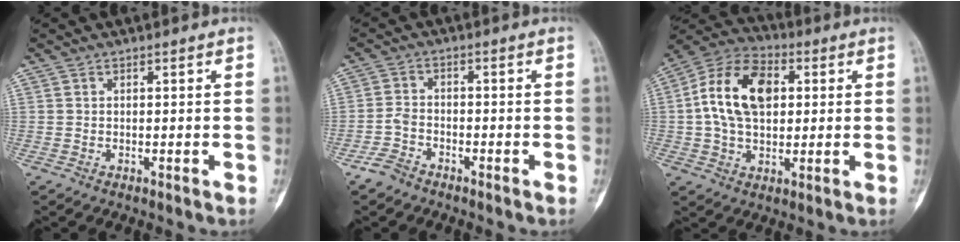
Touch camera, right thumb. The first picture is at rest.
{"total": 3.9, "force": [-3.0, 2.0, 1.4], "torque": [-0.033, 0.015, -0.061]}
{"total": 15.3, "force": [2.2, 9.8, 11.6], "torque": [-0.194, 0.019, 0.030]}